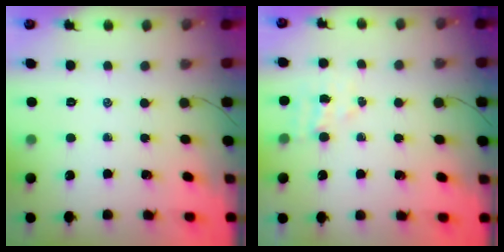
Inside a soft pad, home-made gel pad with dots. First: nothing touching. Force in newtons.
{"total": 4.2, "press": 4.1, "slide": 0.9}